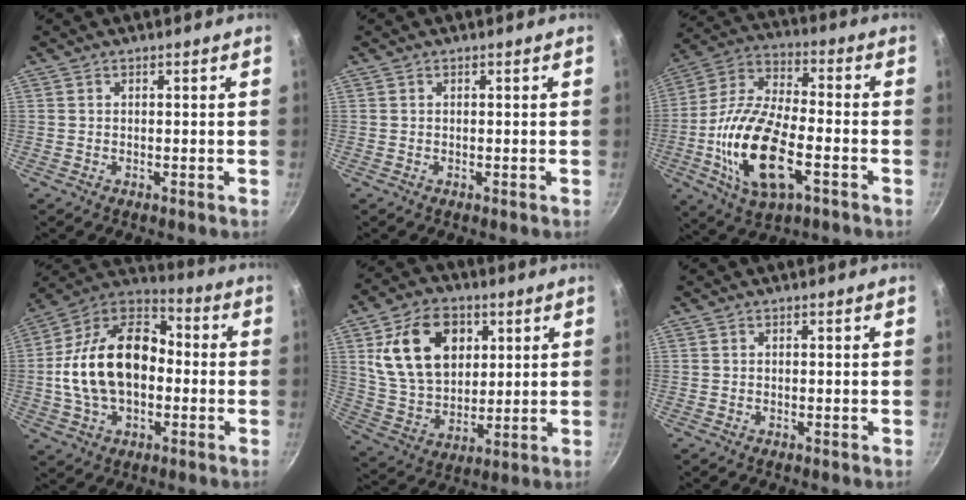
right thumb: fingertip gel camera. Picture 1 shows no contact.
{"total": 0.0}
{"total": 19.6, "force": [-5.6, 9.0, 16.5], "torque": [-0.319, 0.021, -0.113]}
{"total": 20.9, "force": [-1.3, 13.7, 15.8], "torque": [-0.260, 0.049, -0.036]}
{"total": 17.6, "force": [5.6, 12.2, 11.4], "torque": [-0.173, -0.012, 0.109]}
{"total": 0.0}